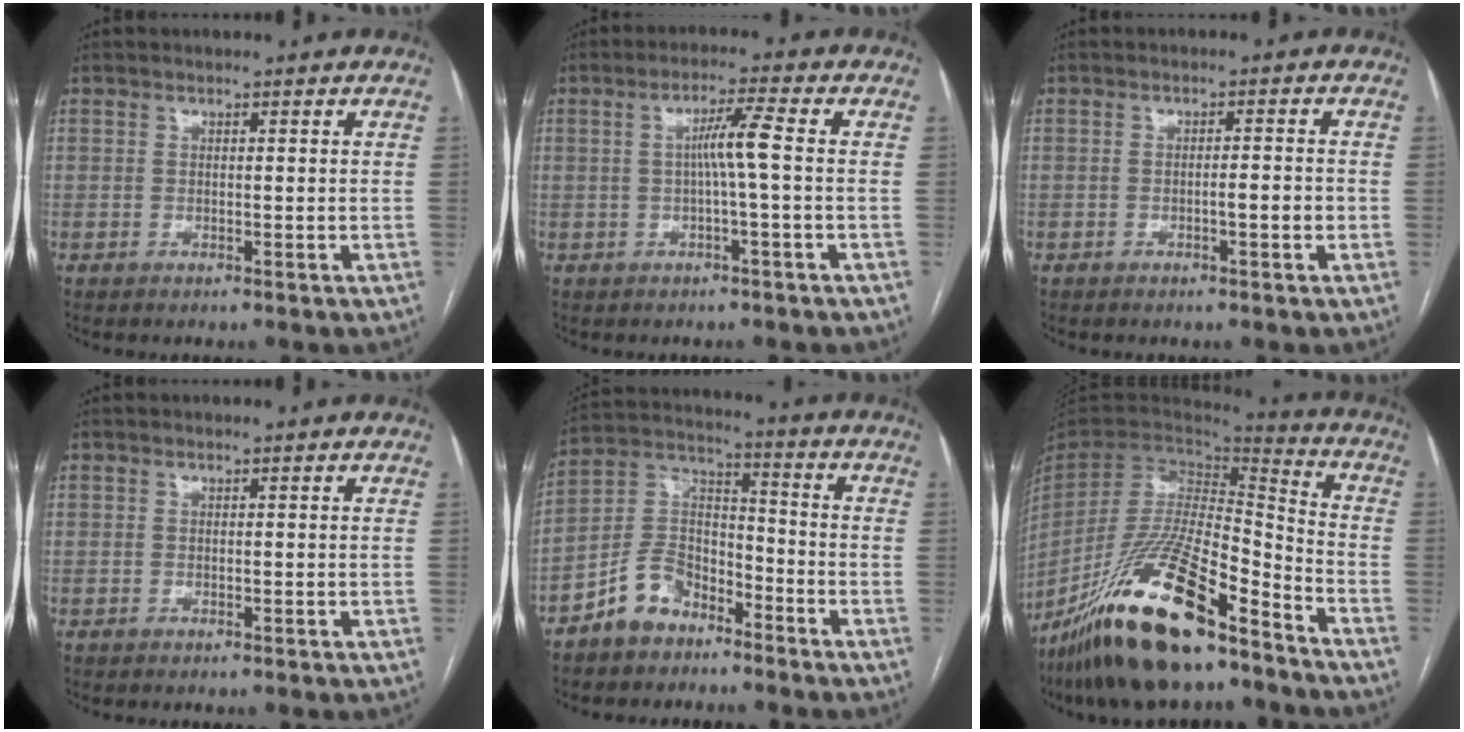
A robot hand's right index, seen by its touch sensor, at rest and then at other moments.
{"total": 4.6, "force": [-0.1, -0.7, 4.5], "torque": [-0.079, 0.011, 0.000]}
{"total": 2.5, "force": [-0.8, 0.3, 2.4], "torque": [-0.036, 0.002, -0.013]}
{"total": 0.0}
{"total": 9.2, "force": [-6.3, 5.5, 3.8], "torque": [-0.080, 0.026, -0.122]}
{"total": 23.9, "force": [-16.8, 4.9, 16.4], "torque": [-0.324, -0.036, -0.301]}